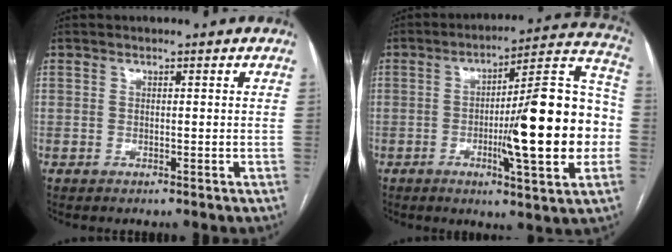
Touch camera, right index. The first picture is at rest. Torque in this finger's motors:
{"motor_torque": [2.14, 0.00, 1.05, 0.21]}